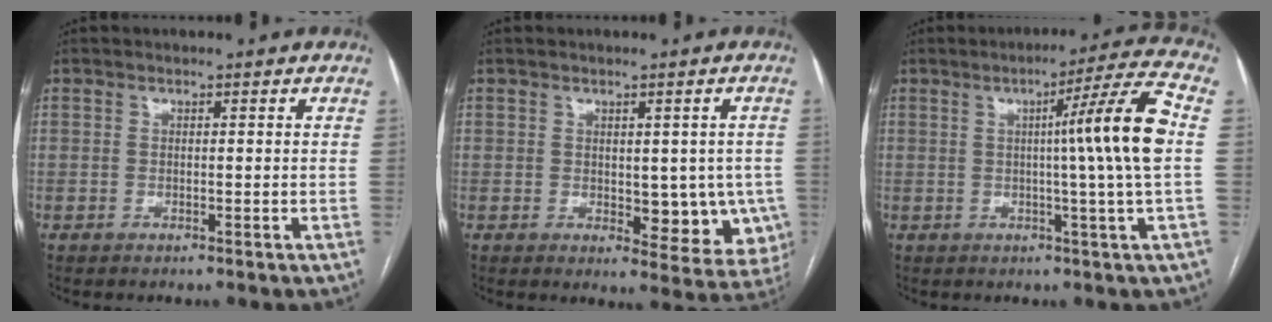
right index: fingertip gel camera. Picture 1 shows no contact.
{"total": 9.0, "force": [-0.7, 4.7, 7.6], "torque": [-0.070, -0.003, 0.002]}
{"total": 11.3, "force": [0.8, -2.5, 11.0], "torque": [-0.156, 0.002, 0.013]}